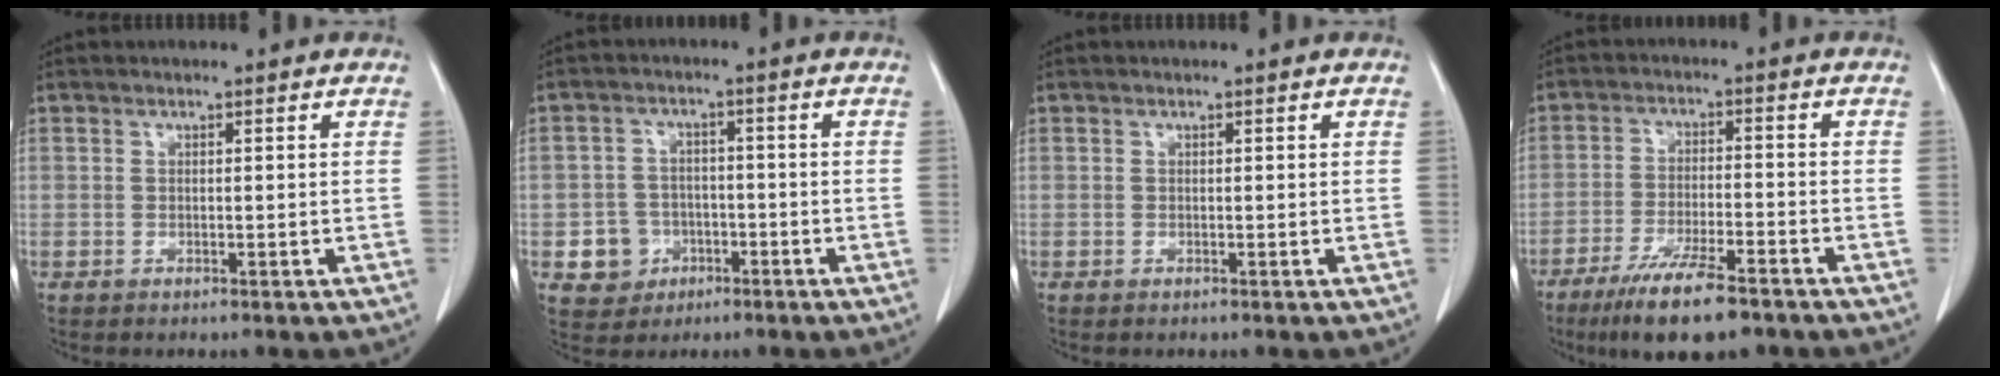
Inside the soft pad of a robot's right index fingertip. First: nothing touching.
{"total": 5.7, "force": [-2.1, 5.2, 1.0], "torque": [-0.014, 0.013, -0.027]}
{"total": 0.0}
{"total": 11.2, "force": [-8.0, 2.0, 7.5], "torque": [-0.132, -0.024, -0.132]}